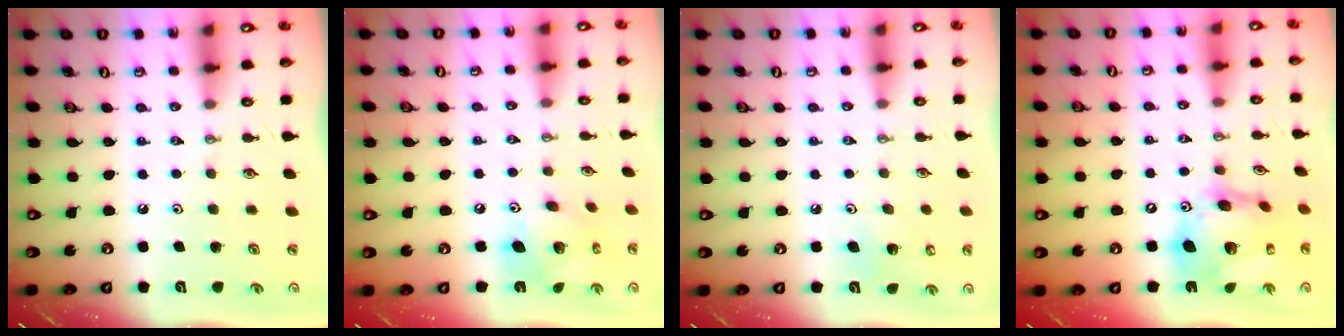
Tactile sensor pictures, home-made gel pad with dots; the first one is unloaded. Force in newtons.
{"total": 12.8, "press": 12.8, "slide": 1.0}
{"total": 6.3, "press": 6.2, "slide": 0.5}
{"total": 19.2, "press": 19.1, "slide": 2.0}